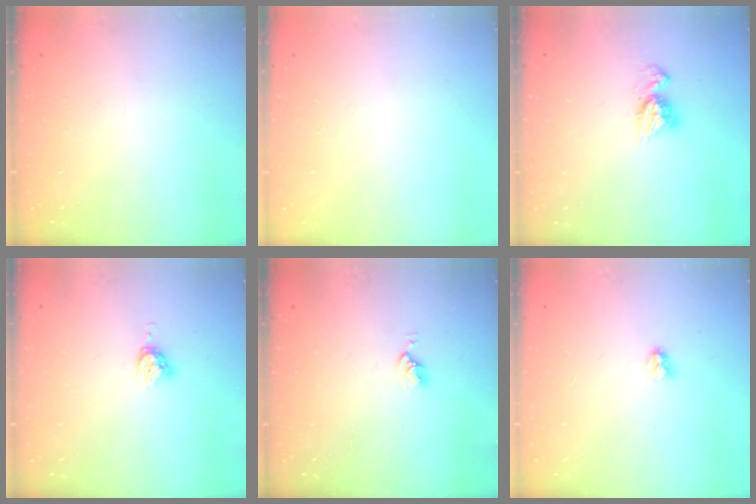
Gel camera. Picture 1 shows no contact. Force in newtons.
{"total": 0.0}
{"total": 7.5, "press": 7.4, "slide": 0.8}
{"total": 4.8, "press": 4.7, "slide": 0.7}
{"total": 2.8, "press": 2.8, "slide": 0.4}
{"total": 2.9, "press": 2.9, "slide": 0.3}